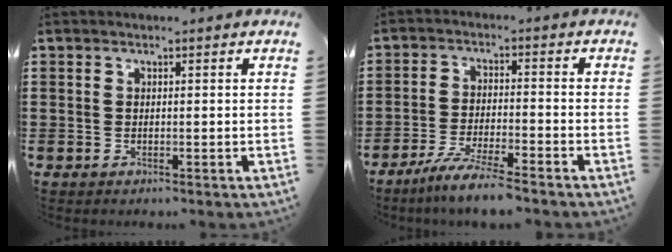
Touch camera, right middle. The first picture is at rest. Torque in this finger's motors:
{"motor_torque": [1.65, -0.49, 0.55, 0.11]}